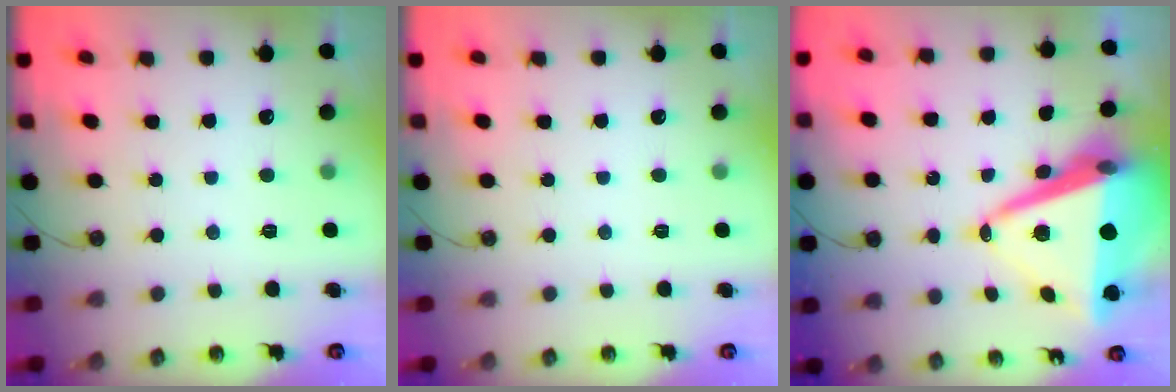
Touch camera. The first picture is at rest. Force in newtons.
{"total": 0.0}
{"total": 16.6, "press": 16.1, "slide": 4.1}